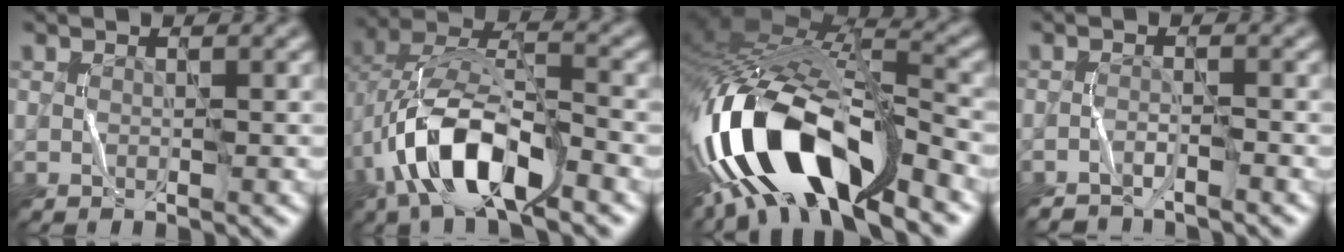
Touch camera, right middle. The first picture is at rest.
{"total": 10.0, "force": [-4.5, 4.2, 7.9], "torque": [-0.158, 0.012, -0.085]}
{"total": 15.5, "force": [-7.9, 6.1, 11.8], "torque": [-0.228, 0.003, -0.141]}
{"total": 1.9, "force": [-1.9, 0.2, 0.5], "torque": [-0.007, -0.001, -0.036]}